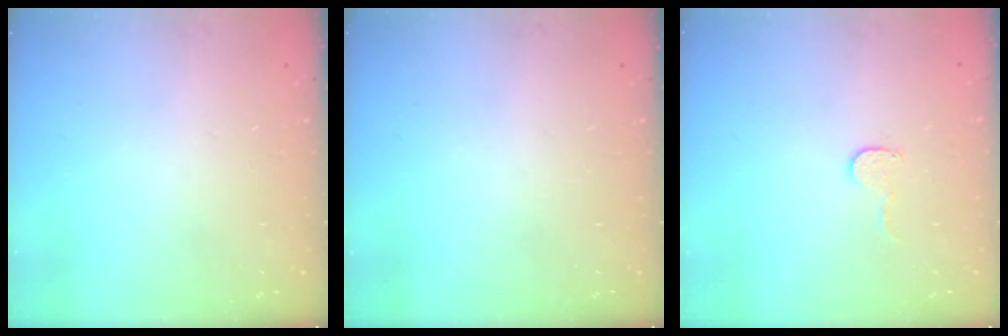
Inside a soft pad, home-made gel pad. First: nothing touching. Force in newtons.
{"total": 0.0}
{"total": 4.6, "press": 4.6, "slide": 0.4}